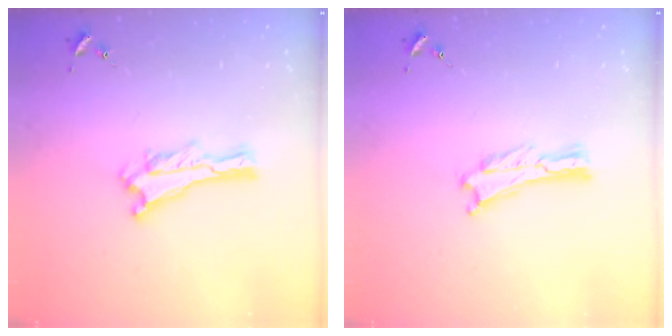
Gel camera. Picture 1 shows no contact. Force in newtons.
{"total": 0.0}